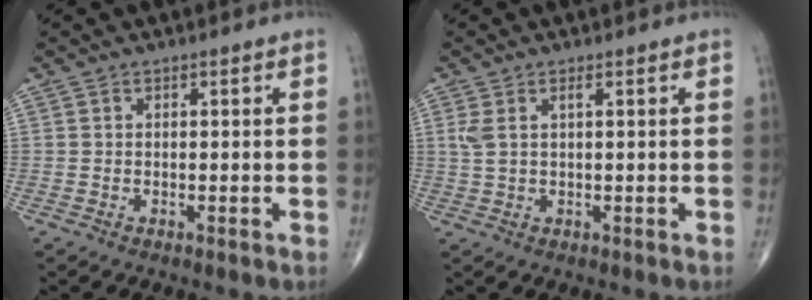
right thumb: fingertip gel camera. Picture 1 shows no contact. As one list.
[{"total": 3.0, "force": [1.1, 0.9, 2.7], "torque": [-0.072, 0.009, 0.029]}]